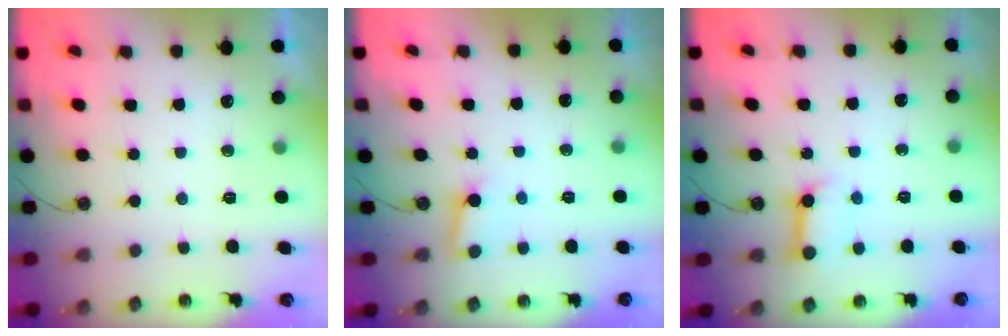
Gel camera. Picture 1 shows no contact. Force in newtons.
{"total": 3.1, "press": 3.1, "slide": 0.3}
{"total": 8.9, "press": 8.9, "slide": 1.0}